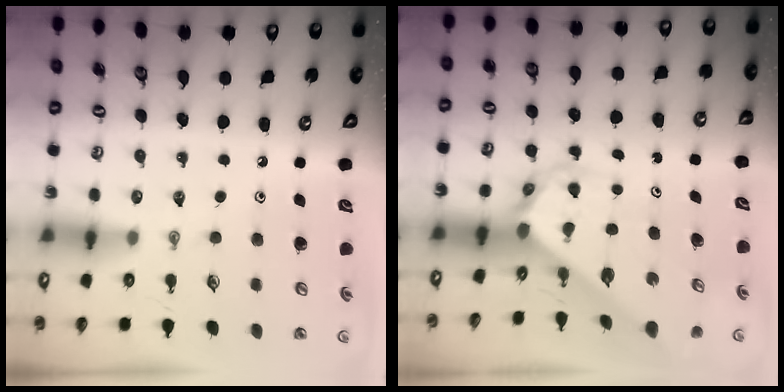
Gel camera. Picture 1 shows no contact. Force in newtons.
{"total": 2.6, "press": 2.6, "slide": 0.2}